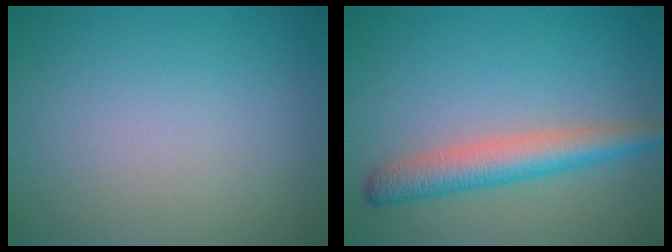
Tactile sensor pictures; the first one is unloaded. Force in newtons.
{"total": 4.2, "press": 4.2, "slide": 0.1}